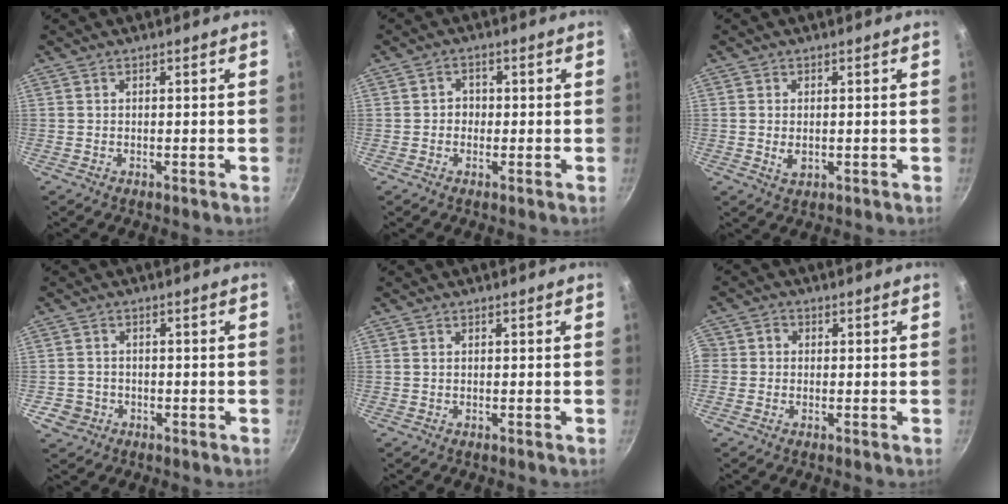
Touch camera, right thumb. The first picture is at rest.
{"total": 2.4, "force": [-0.3, 2.1, 0.9], "torque": [0.002, 0.006, -0.009]}
{"total": 2.7, "force": [-0.2, 1.7, 2.0], "torque": [-0.036, -0.004, -0.001]}
{"total": 3.6, "force": [-1.4, 3.2, 1.0], "torque": [-0.007, 0.016, -0.017]}
{"total": 0.0}
{"total": 3.0, "force": [-0.6, 2.8, 1.0], "torque": [-0.008, 0.007, -0.021]}